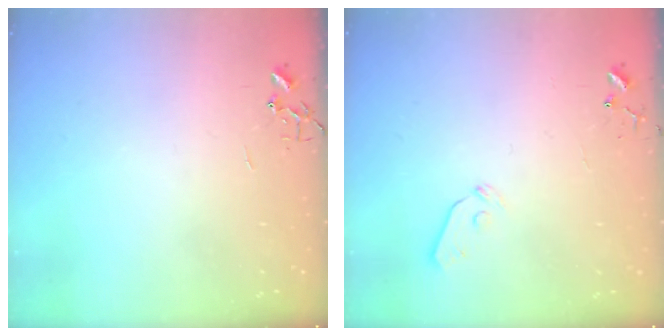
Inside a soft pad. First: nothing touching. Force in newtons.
{"total": 4.4, "press": 4.3, "slide": 0.6}